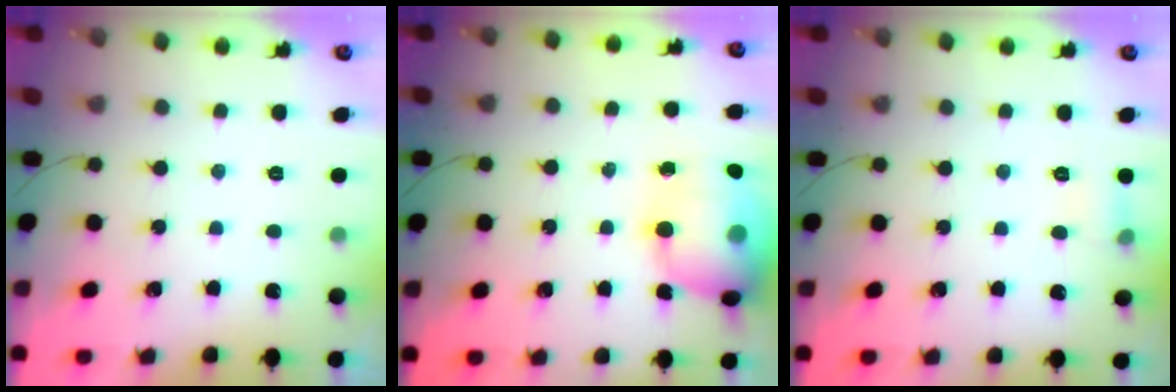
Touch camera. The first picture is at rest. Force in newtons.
{"total": 16.7, "press": 16.5, "slide": 2.5}
{"total": 5.0, "press": 4.7, "slide": 1.7}